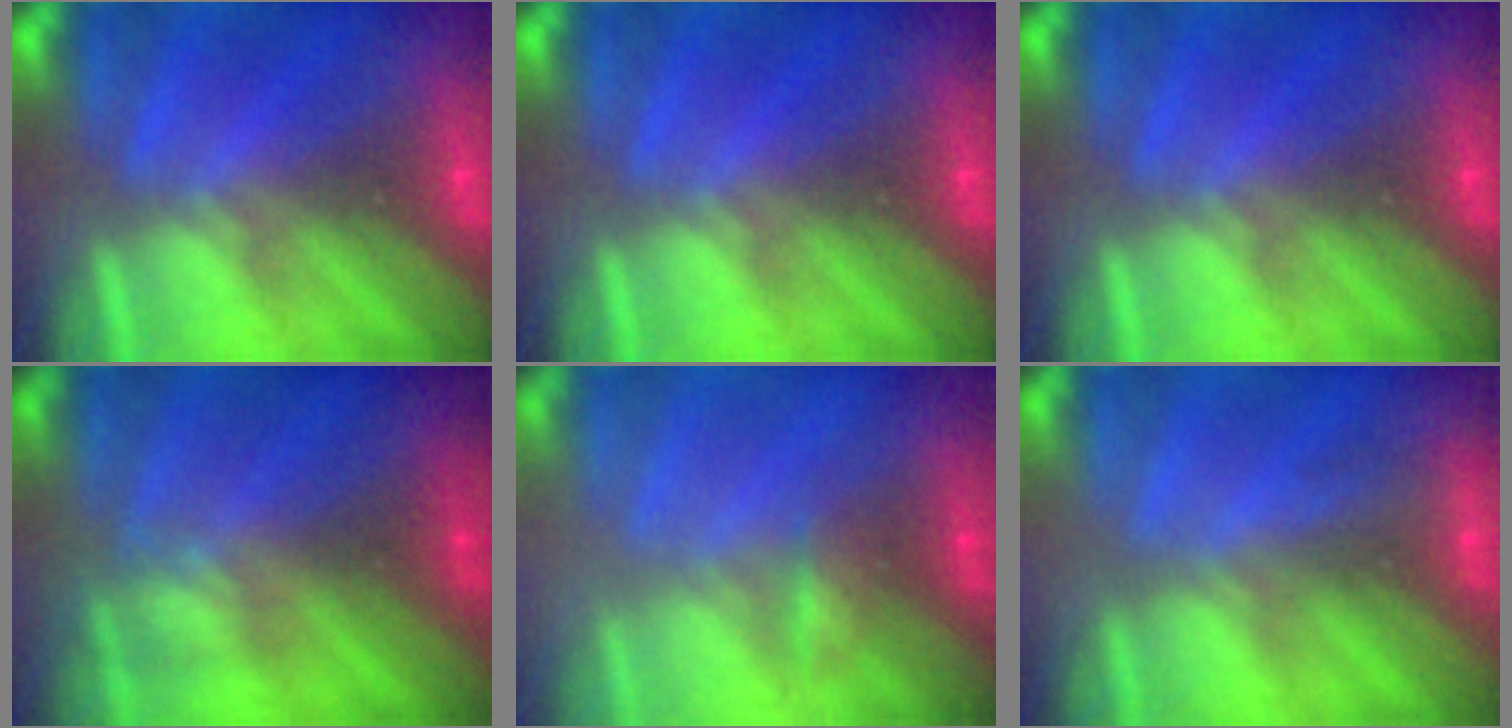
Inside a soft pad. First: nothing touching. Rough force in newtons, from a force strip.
{"total": 0.0}
{"total": 0.0}
{"total": 2.5}
{"total": 2.2}
{"total": 2.8}